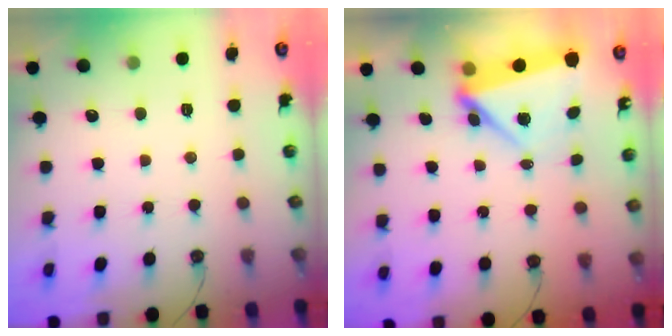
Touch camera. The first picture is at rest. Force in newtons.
{"total": 6.5, "press": 6.4, "slide": 1.3}